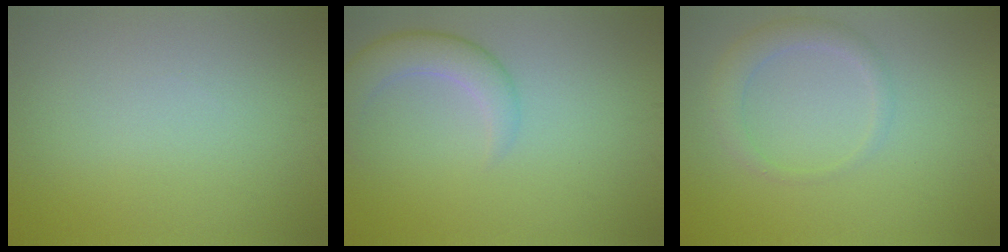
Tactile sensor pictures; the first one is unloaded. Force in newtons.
{"total": 3.4, "press": 3.4, "slide": 0.2}
{"total": 2.2, "press": 2.2, "slide": 0.3}